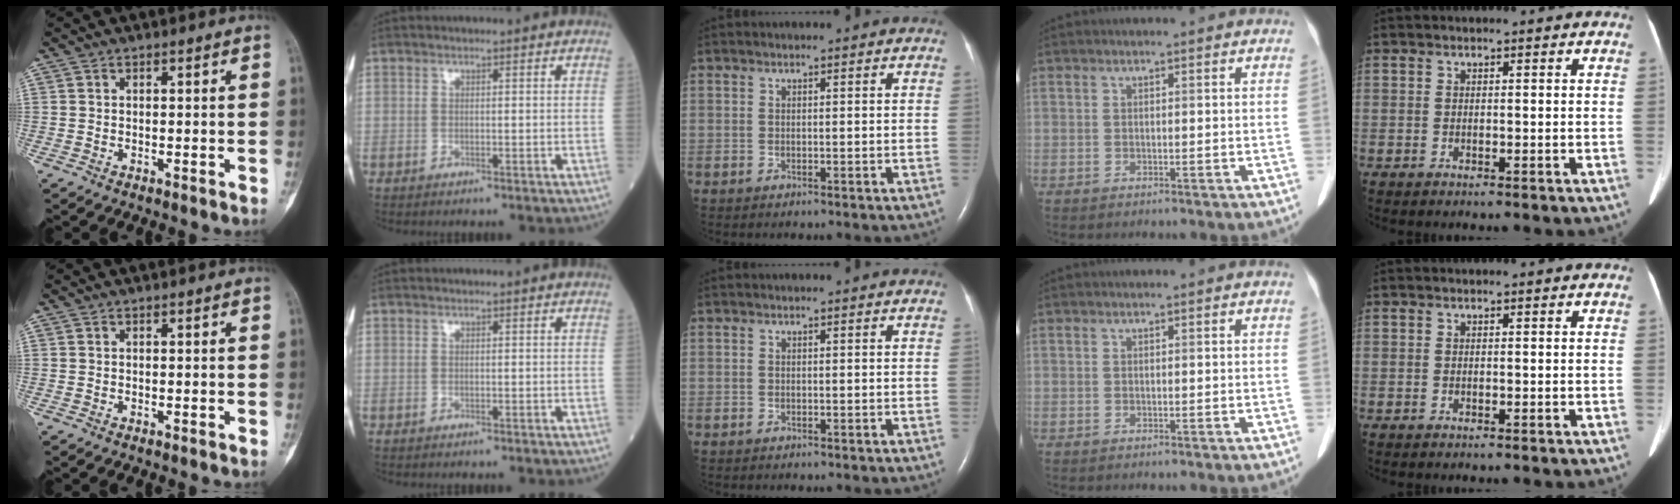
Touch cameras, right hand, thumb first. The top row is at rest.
{}